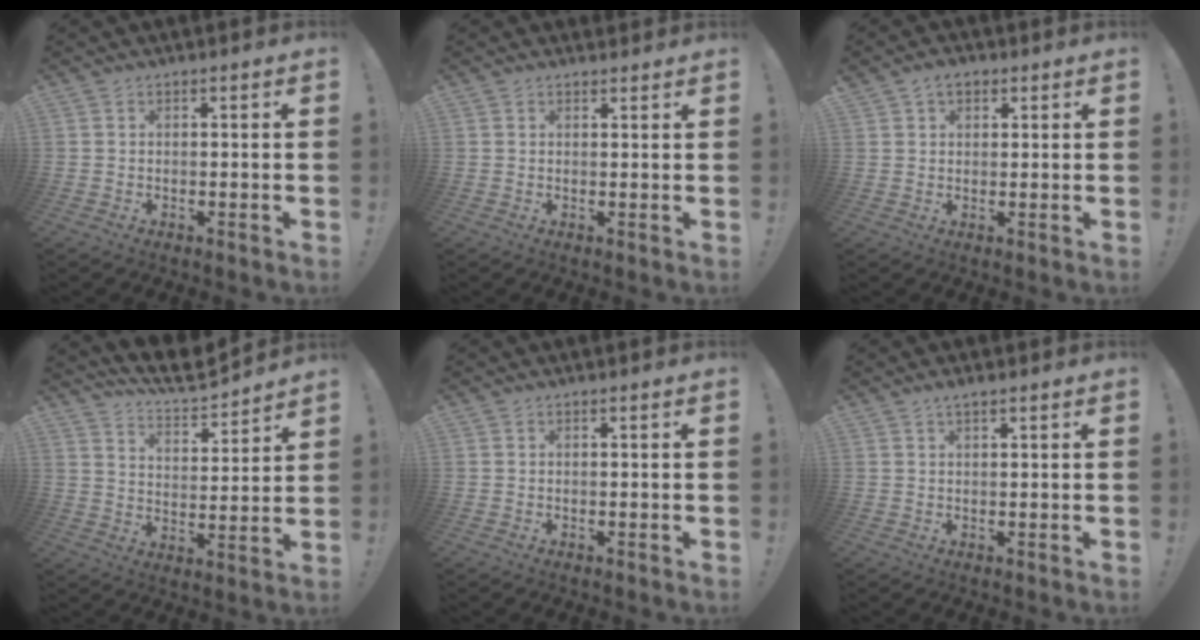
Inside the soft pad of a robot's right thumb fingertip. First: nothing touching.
{"total": 1.3, "force": [1.1, 0.7, 0.1], "torque": [0.010, -0.007, 0.019]}
{"total": 3.8, "force": [2.0, 2.8, 1.7], "torque": [-0.025, -0.003, 0.035]}
{"total": 9.6, "force": [8.9, 1.6, 3.2], "torque": [-0.069, -0.075, 0.158]}
{"total": 0.0}
{"total": 1.5, "force": [1.1, 0.1, 0.9], "torque": [-0.015, -0.002, 0.019]}